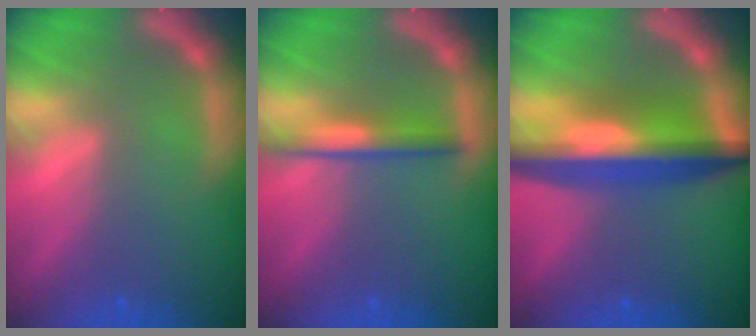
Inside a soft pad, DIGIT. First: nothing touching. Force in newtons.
{"total": 3.0}
{"total": 9.6}